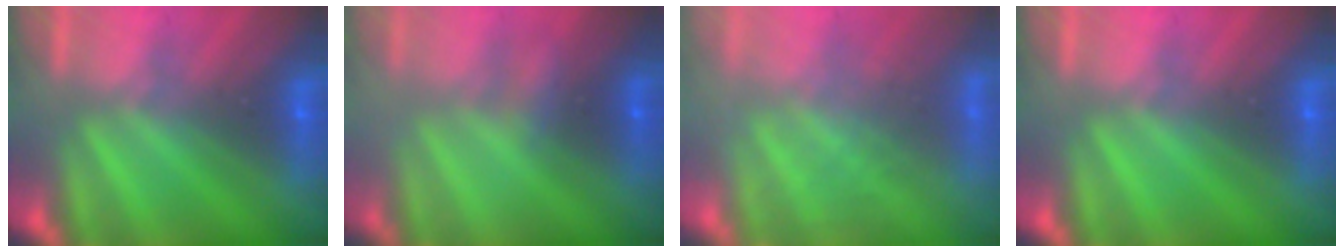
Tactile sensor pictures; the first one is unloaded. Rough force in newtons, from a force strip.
{"total": 2.1}
{"total": 3.0}
{"total": 0.0}